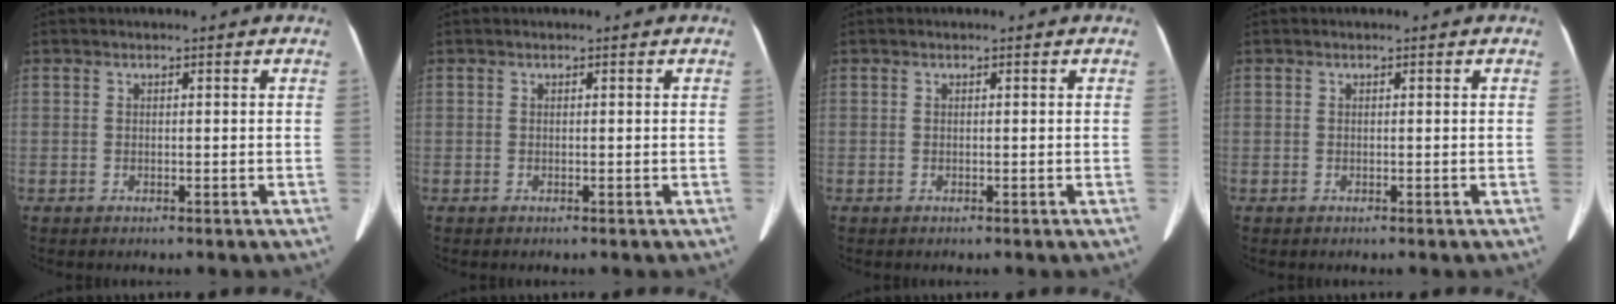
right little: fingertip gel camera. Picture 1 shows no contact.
{"total": 0.0}
{"total": 0.0}
{"total": 0.0}